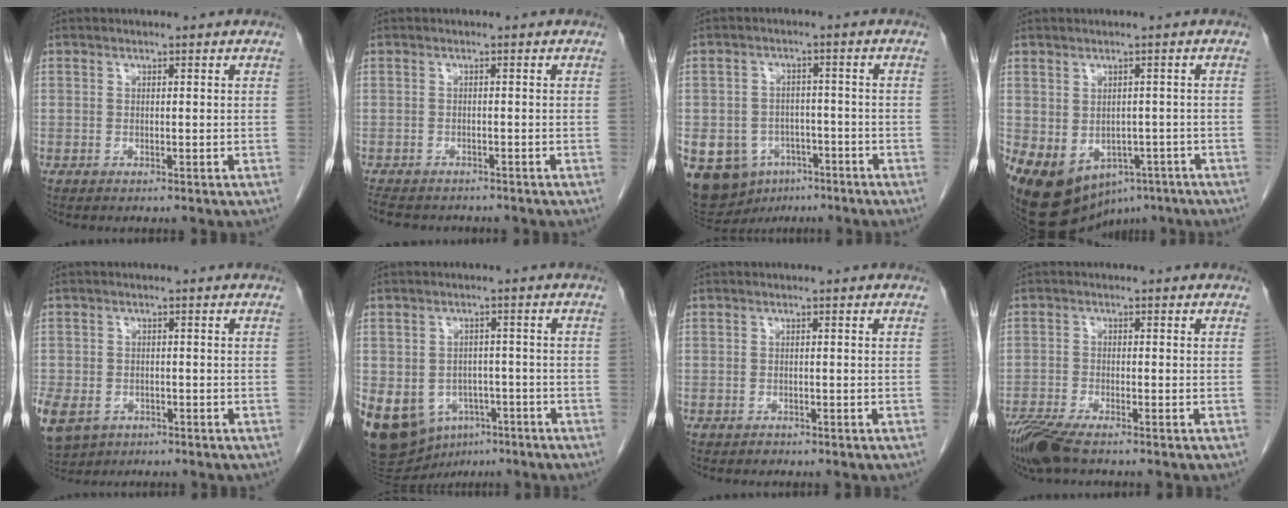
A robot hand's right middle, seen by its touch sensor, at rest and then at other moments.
{"total": 7.3, "force": [-6.3, 2.6, 2.5], "torque": [-0.049, -0.004, -0.086]}
{"total": 14.0, "force": [-6.9, 10.8, 5.7], "torque": [-0.135, 0.011, -0.096]}
{"total": 16.1, "force": [-8.6, 10.5, 8.7], "torque": [-0.192, -0.020, -0.110]}
{"total": 19.4, "force": [-8.4, 15.3, 8.4], "torque": [-0.299, -0.025, -0.121]}
{"total": 16.5, "force": [-7.8, 12.2, 7.9], "torque": [-0.194, 0.008, -0.105]}
{"total": 0.5, "force": [-0.5, 0.3, 0.0], "torque": [-0.007, 0.000, -0.008]}
{"total": 6.4, "force": [-5.0, 1.0, 3.8], "torque": [-0.078, -0.018, -0.095]}